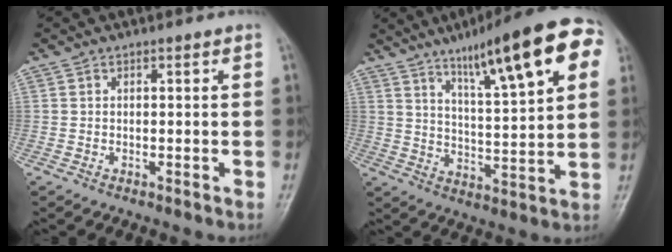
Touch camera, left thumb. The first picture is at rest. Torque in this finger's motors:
{"motor_torque": [0.50, 0.51, 1.61, -1.16, 0.20]}